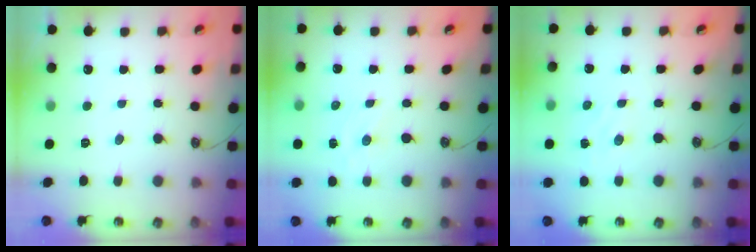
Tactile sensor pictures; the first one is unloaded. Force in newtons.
{"total": 2.5, "press": 2.5, "slide": 0.4}
{"total": 2.3, "press": 2.3, "slide": 0.4}